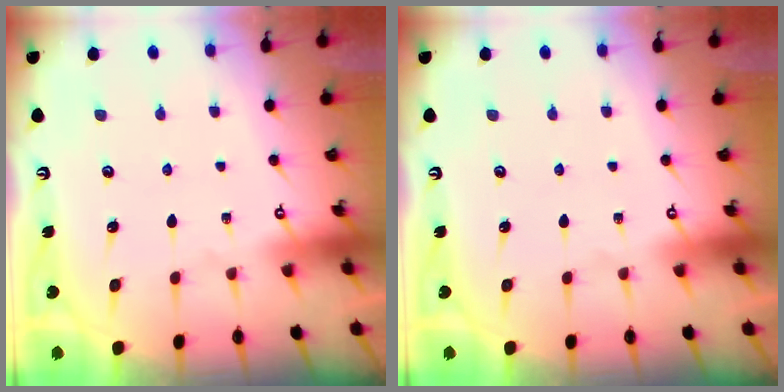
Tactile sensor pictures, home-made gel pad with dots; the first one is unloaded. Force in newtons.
{"total": 0.0}